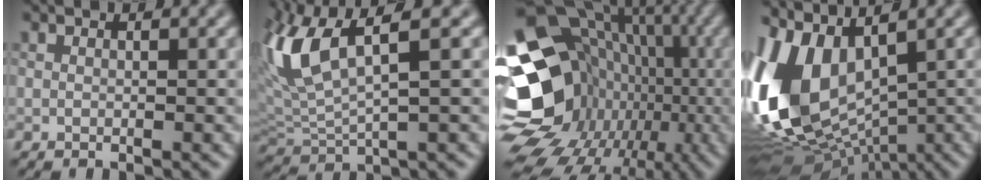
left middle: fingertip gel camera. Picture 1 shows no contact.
{"total": 7.3, "force": [1.9, 2.3, 6.7], "torque": [-0.162, 0.013, 0.043]}
{"total": 19.0, "force": [-4.7, 16.1, 9.1], "torque": [-0.147, 0.012, -0.072]}
{"total": 14.0, "force": [0.1, 8.2, 11.3], "torque": [-0.266, 0.001, 0.012]}